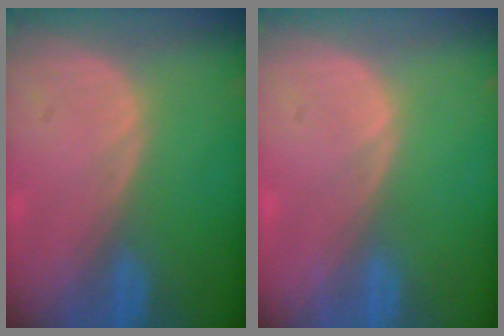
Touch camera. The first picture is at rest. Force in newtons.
{"total": 0.0}